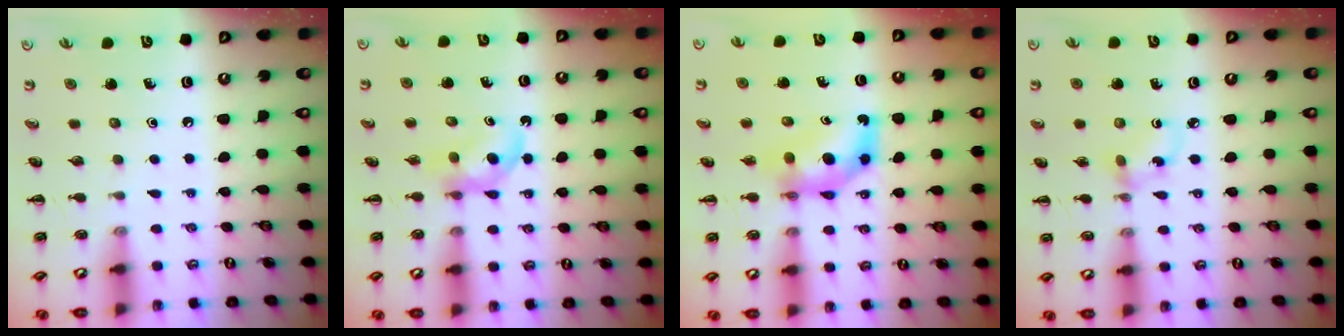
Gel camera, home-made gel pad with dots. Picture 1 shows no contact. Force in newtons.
{"total": 4.0, "press": 3.9, "slide": 1.1}
{"total": 7.0, "press": 7.0, "slide": 0.8}
{"total": 2.9, "press": 2.9, "slide": 0.7}